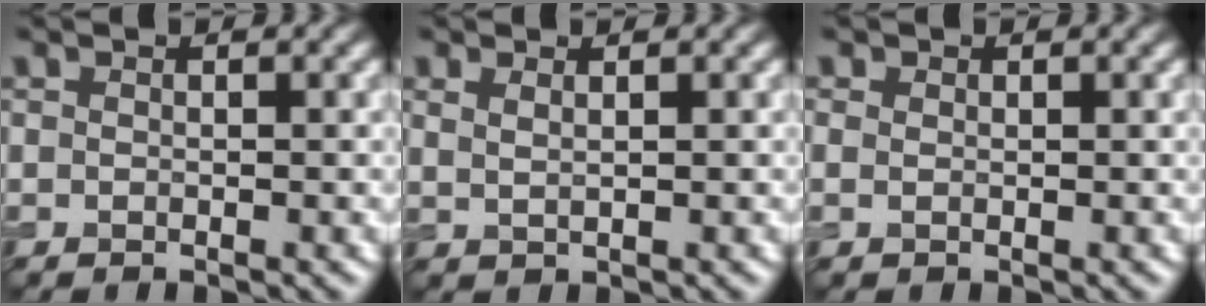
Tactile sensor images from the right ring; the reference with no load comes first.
{"total": 1.4, "force": [0.9, 0.5, 0.9], "torque": [-0.016, -0.003, 0.018]}
{"total": 0.9, "force": [0.5, 0.6, 0.4], "torque": [-0.009, -0.002, 0.006]}